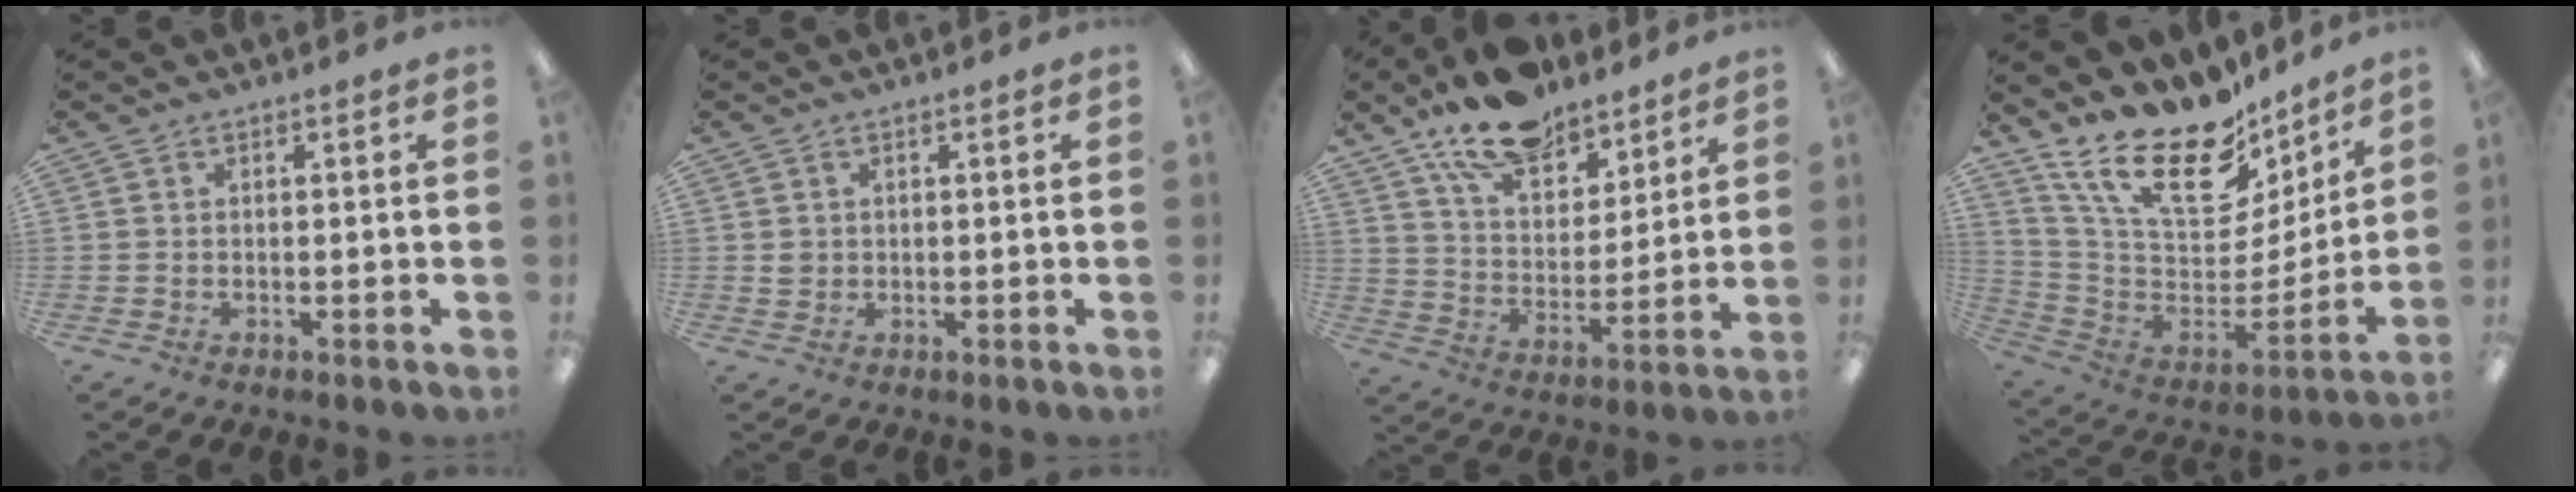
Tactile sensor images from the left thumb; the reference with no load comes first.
{"total": 1.6, "force": [0.6, 1.4, 0.5], "torque": [-0.011, 0.004, 0.010]}
{"total": 15.2, "force": [12.2, 6.7, 6.2], "torque": [-0.107, -0.070, 0.223]}
{"total": 24.3, "force": [17.7, 10.5, 13.0], "torque": [-0.229, -0.127, 0.310]}